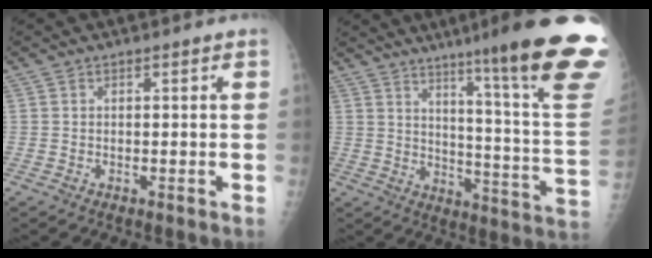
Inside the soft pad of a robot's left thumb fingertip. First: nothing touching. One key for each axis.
{"total": 25.3, "fx": 16.2, "fy": 0.8, "fz": 19.3, "tx": -0.229, "ty": -0.099, "tz": 0.223}